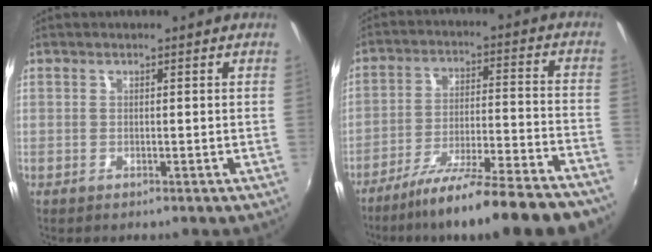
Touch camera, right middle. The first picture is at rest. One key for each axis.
{"total": 21.9, "fx": -18.7, "fy": 1.2, "fz": 11.3, "tx": -0.191, "ty": -0.049, "tz": -0.273}